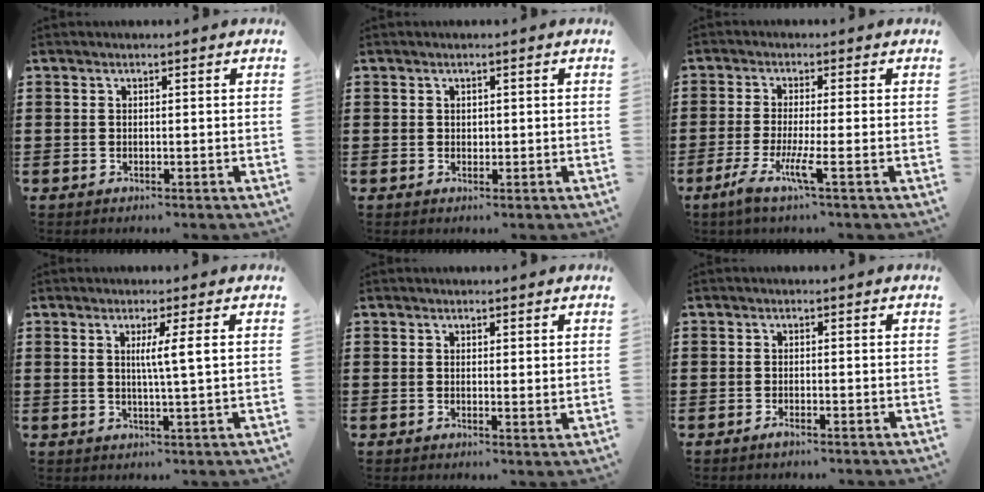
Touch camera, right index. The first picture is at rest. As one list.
[{"total": 0.8, "force": [0.5, 0.6, 0.2], "torque": [-0.005, 0.002, 0.009]}, {"total": 5.2, "force": [-2.4, 0.0, 4.6], "torque": [-0.099, -0.018, -0.047]}, {"total": 3.9, "force": [0.8, -0.6, 3.8], "torque": [-0.073, -0.006, 0.008]}, {"total": 0.9, "force": [0.8, 0.3, 0.2], "torque": [0.001, -0.001, 0.014]}, {"total": 1.0, "force": [-0.8, 0.1, 0.6], "torque": [-0.012, -0.005, -0.014]}]